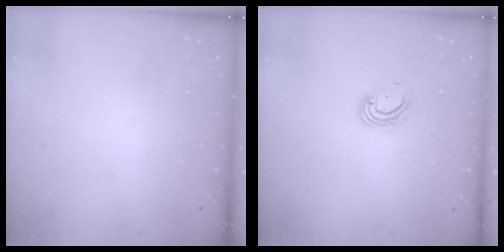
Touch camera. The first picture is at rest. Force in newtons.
{"total": 4.1, "press": 4.1, "slide": 0.3}